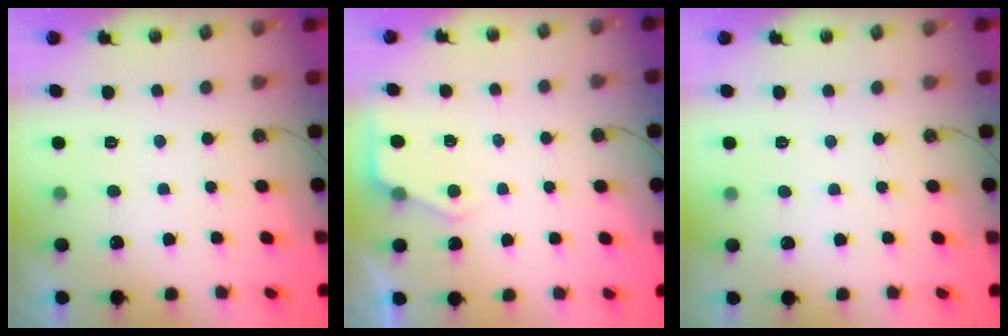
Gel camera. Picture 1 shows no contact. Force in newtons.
{"total": 3.1, "press": 3.1, "slide": 0.5}
{"total": 2.0, "press": 2.0, "slide": 0.4}